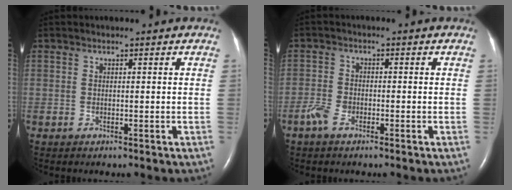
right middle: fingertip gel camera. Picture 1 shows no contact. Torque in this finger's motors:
{"motor_torque": [-0.01, -0.01, 0.05, 0.03]}